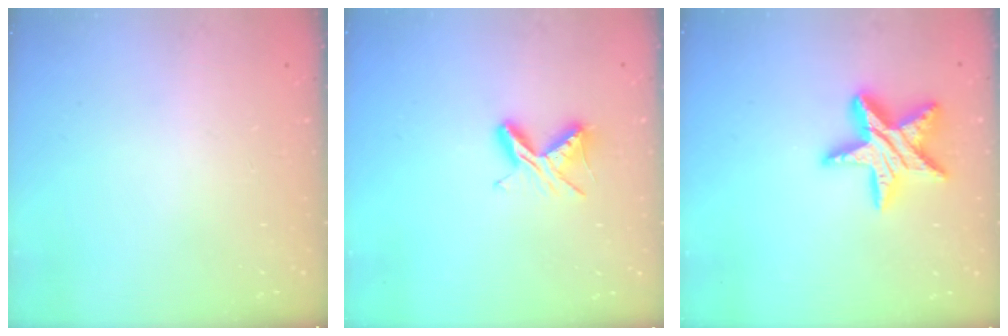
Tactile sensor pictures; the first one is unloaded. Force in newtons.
{"total": 6.8, "press": 6.7, "slide": 0.7}
{"total": 15.3, "press": 15.3, "slide": 0.6}